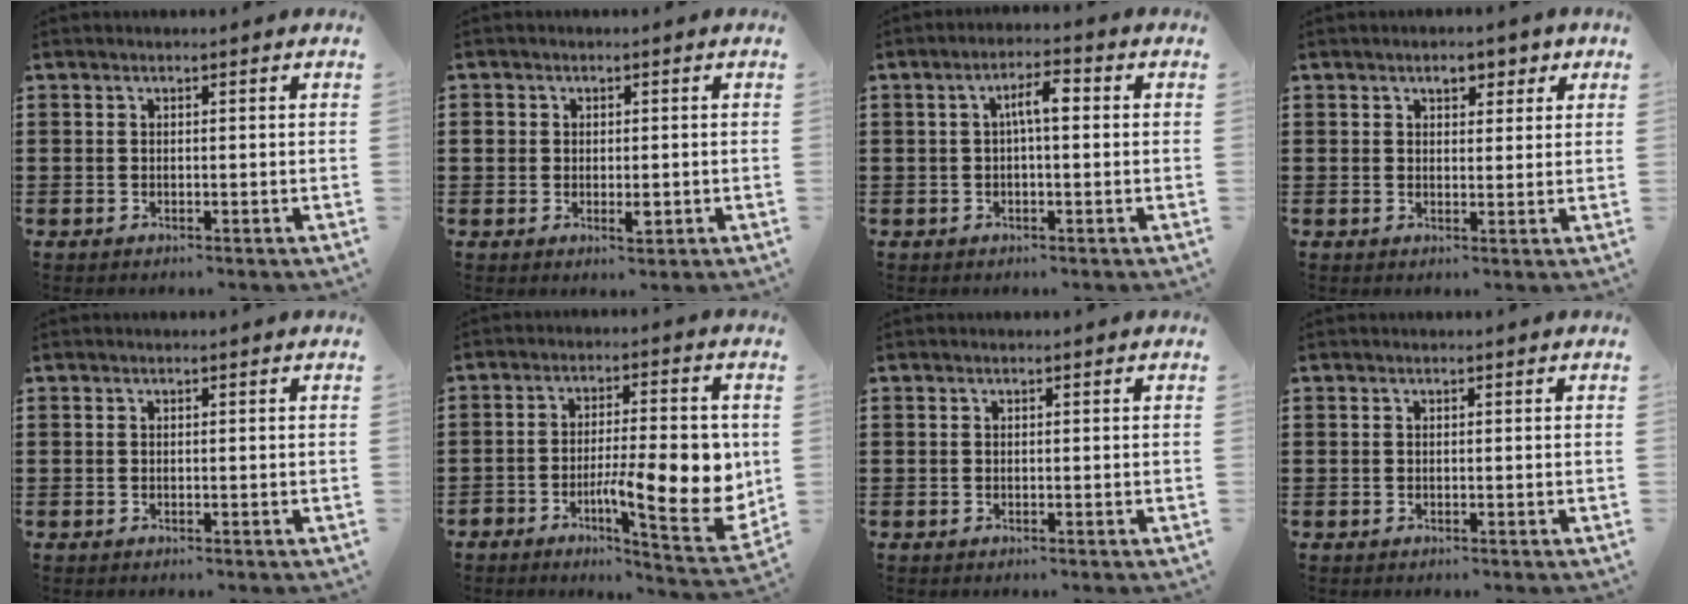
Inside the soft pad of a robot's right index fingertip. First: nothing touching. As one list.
[{"total": 2.7, "force": [-0.2, 1.9, 1.9], "torque": [-0.037, 0.004, -0.004]}, {"total": 4.2, "force": [0.1, 1.1, 4.0], "torque": [-0.076, 0.012, -0.002]}, {"total": 3.1, "force": [2.0, 1.6, 1.7], "torque": [-0.025, 0.003, 0.030]}, {"total": 0.0}, {"total": 12.7, "force": [-2.6, 4.5, 11.6], "torque": [-0.170, -0.008, -0.041]}, {"total": 0.0}, {"total": 0.0}]